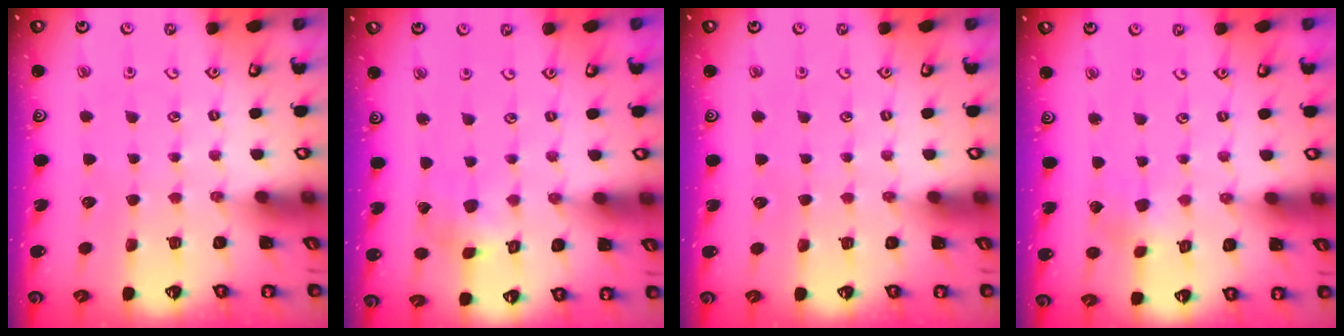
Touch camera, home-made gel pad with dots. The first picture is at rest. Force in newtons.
{"total": 2.0, "press": 2.0, "slide": 0.3}
{"total": 0.0}
{"total": 1.9, "press": 1.9, "slide": 0.2}